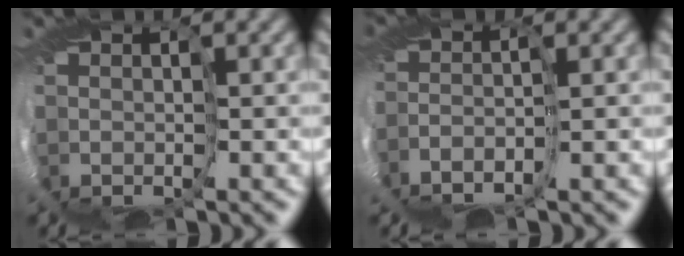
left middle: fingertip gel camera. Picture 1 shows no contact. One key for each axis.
{"total": 3.6, "fx": -3.3, "fy": -1.5, "fz": 0.1, "tx": -0.039, "ty": 0.001, "tz": -0.050}